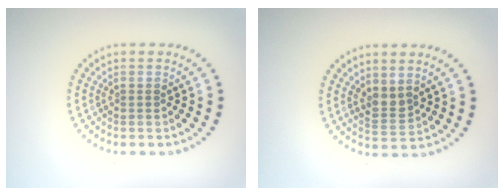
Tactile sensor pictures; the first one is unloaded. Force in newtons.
{"total": 1.9, "press": 1.6, "slide": 1.0}